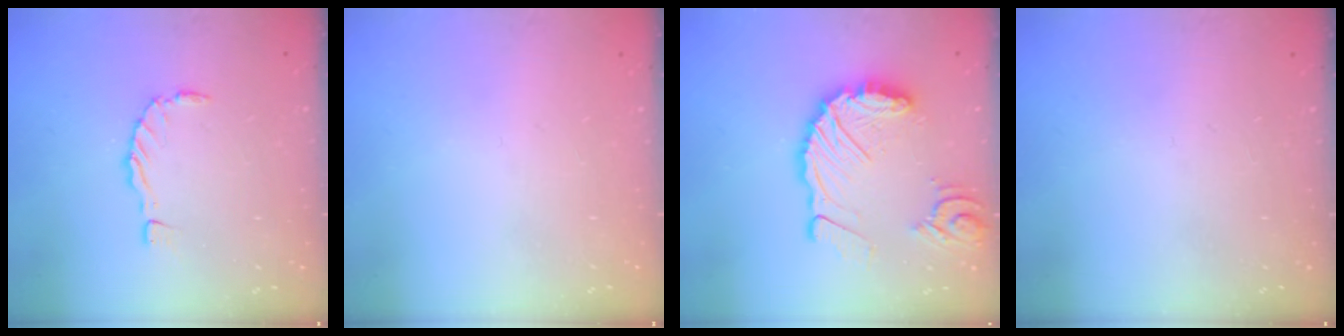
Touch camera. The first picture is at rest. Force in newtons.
{"total": 1.5, "press": 1.5, "slide": 0.1}
{"total": 15.4, "press": 15.3, "slide": 1.9}
{"total": 0.0}